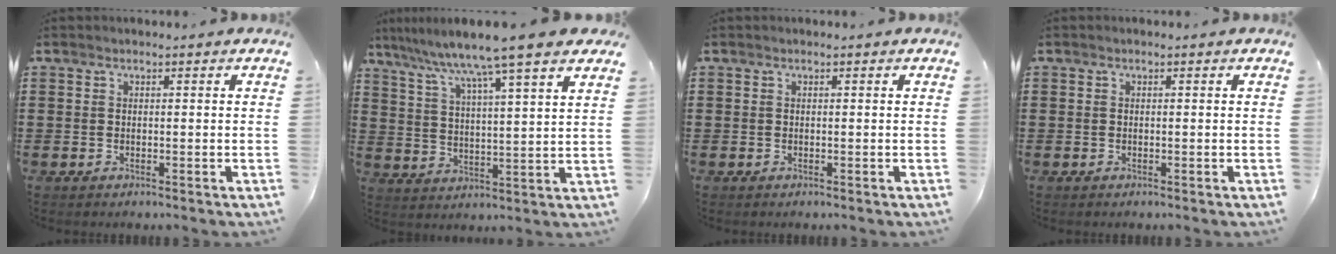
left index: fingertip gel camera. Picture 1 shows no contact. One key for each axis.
{"total": 7.3, "fx": 6.0, "fy": -1.1, "fz": 4.0, "tx": -0.102, "ty": -0.042, "tz": 0.091}
{"total": 0.0}
{"total": 0.0}